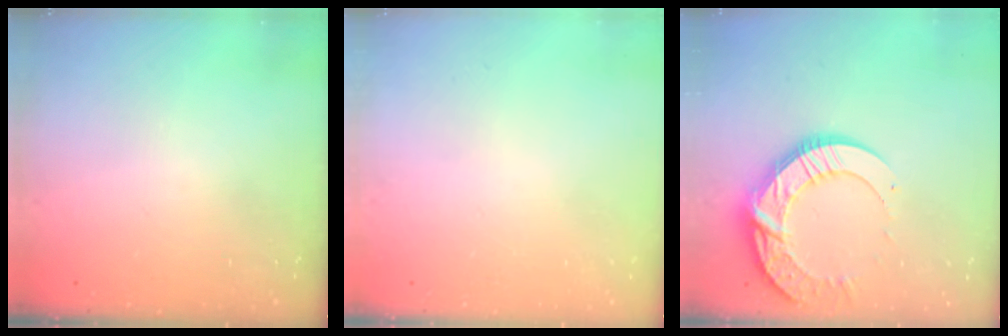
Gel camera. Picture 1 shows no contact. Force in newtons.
{"total": 0.0}
{"total": 17.2, "press": 17.1, "slide": 1.6}